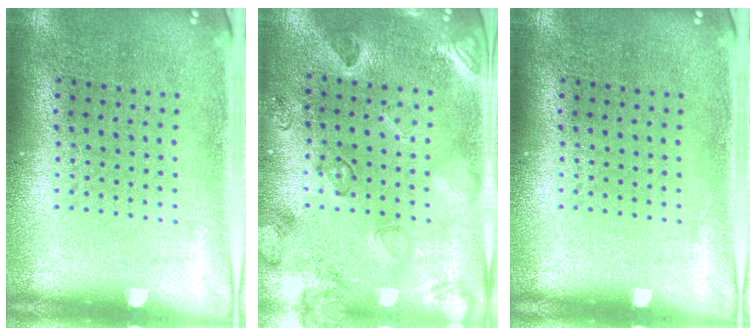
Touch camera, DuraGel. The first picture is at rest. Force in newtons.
{"total": 2.3, "press": 2.0, "slide": 1.1}
{"total": 0.0}